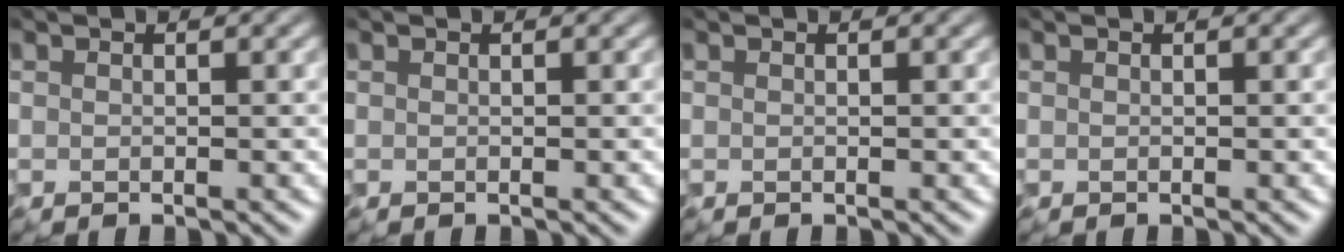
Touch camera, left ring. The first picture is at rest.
{"total": 0.0}
{"total": 0.0}
{"total": 0.0}